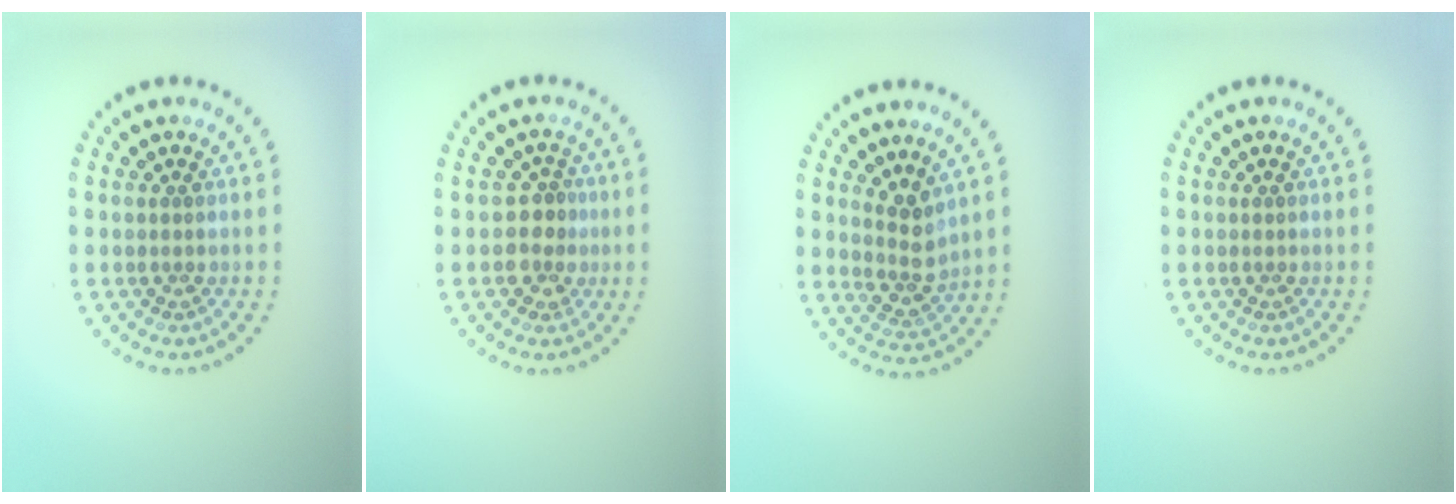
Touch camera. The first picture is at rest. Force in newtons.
{"total": 2.2, "press": 1.9, "slide": 1.1}
{"total": 2.5, "press": 1.9, "slide": 1.6}
{"total": 0.0}